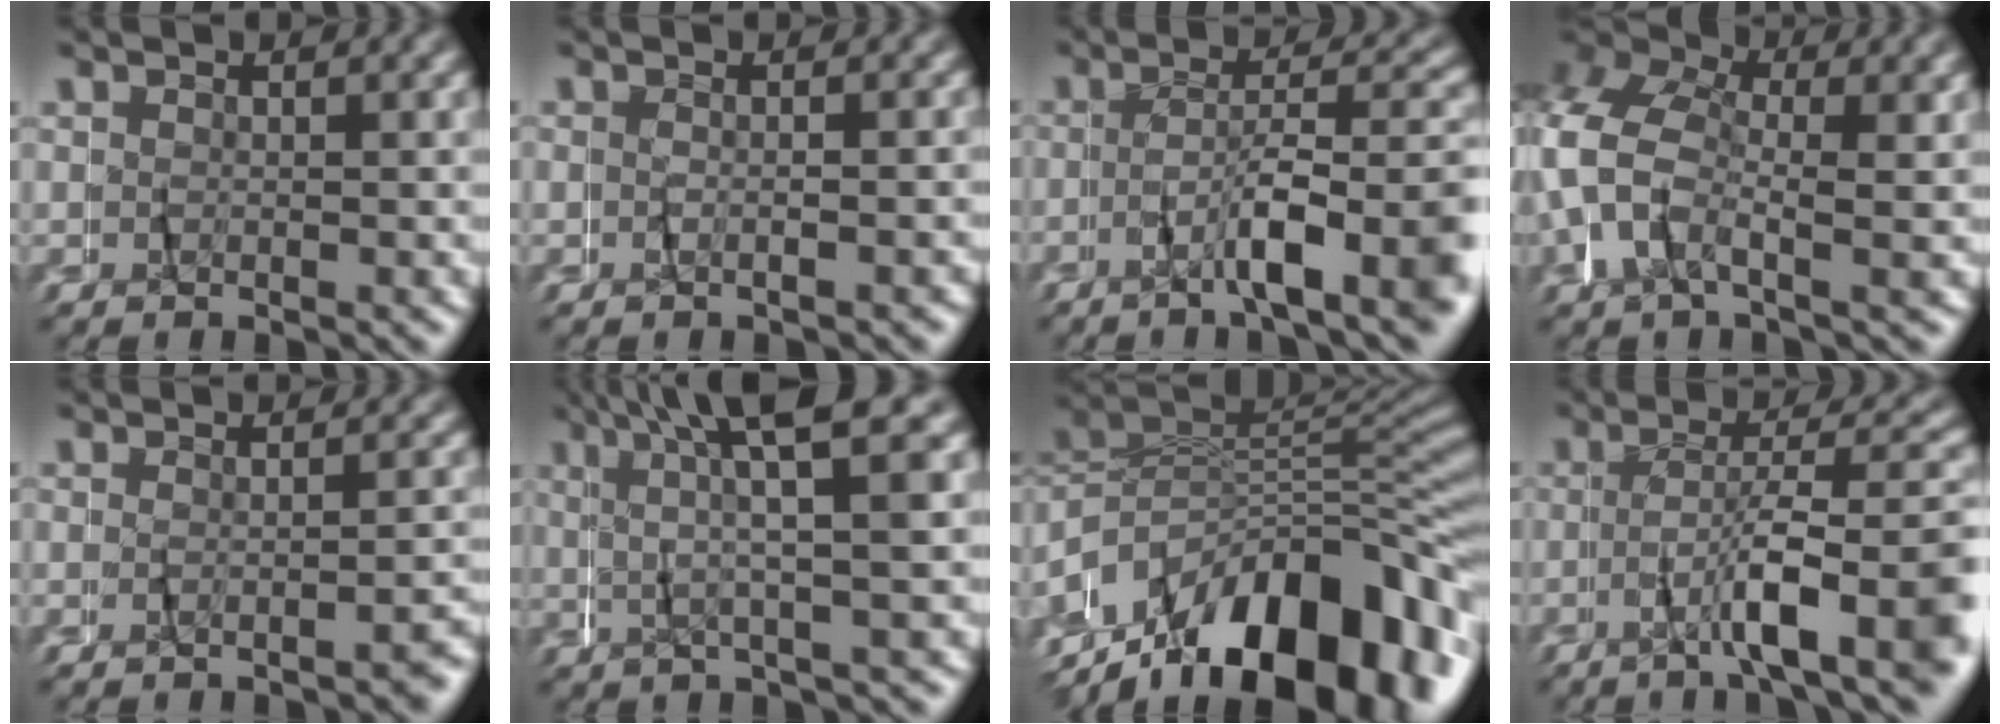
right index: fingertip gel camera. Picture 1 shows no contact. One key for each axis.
{"total": 0.7, "fx": -0.5, "fy": -0.3, "fz": 0.4, "tx": -0.015, "ty": 0.001, "tz": -0.008}
{"total": 7.0, "fx": -2.9, "fy": 1.5, "fz": 6.3, "tx": -0.096, "ty": -0.005, "tz": -0.045}
{"total": 8.1, "fx": 0.9, "fy": 6.0, "fz": 5.3, "tx": -0.141, "ty": 0.001, "tz": -0.004}
{"total": 2.2, "fx": -2.0, "fy": -0.7, "fz": 0.5, "tx": -0.003, "ty": 0.004, "tz": -0.036}
{"total": 6.5, "fx": 3.3, "fy": -0.5, "fz": 5.5, "tx": -0.104, "ty": 0.021, "tz": 0.044}
{"total": 17.8, "fx": -7.6, "fy": 10.1, "fz": 12.5, "tx": -0.206, "ty": -0.012, "tz": -0.114}
{"total": 8.1, "fx": -3.1, "fy": 1.6, "fz": 7.3, "tx": -0.109, "ty": -0.006, "tz": -0.046}